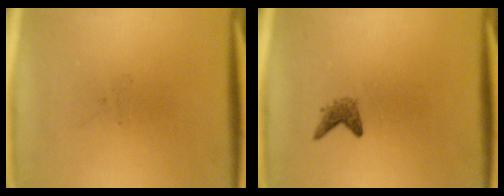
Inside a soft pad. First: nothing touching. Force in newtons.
{"total": 1.4}